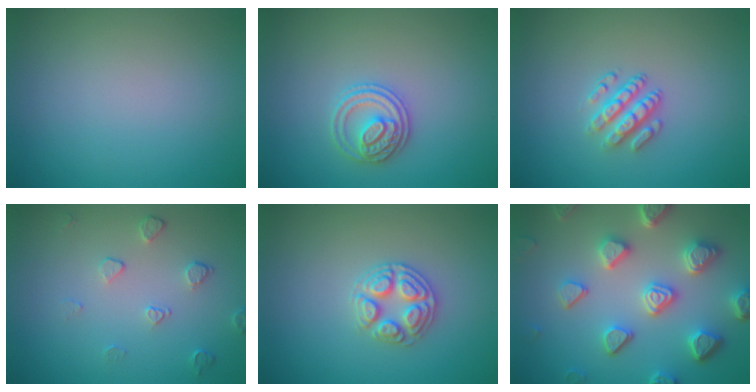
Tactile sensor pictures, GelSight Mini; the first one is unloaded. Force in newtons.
{"total": 2.7, "press": 2.6, "slide": 0.5}
{"total": 2.9, "press": 2.5, "slide": 1.6}
{"total": 1.6, "press": 1.1, "slide": 1.2}
{"total": 2.9, "press": 2.8, "slide": 0.3}
{"total": 6.3, "press": 5.2, "slide": 3.5}